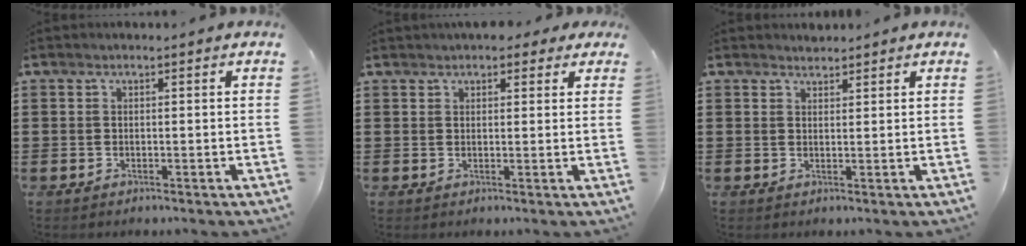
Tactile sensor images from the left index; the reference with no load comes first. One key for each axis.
{"total": 2.6, "fx": 2.2, "fy": 1.1, "fz": 0.8, "tx": -0.015, "ty": 0.004, "tz": 0.039}
{"total": 1.5, "fx": 1.4, "fy": 0.3, "fz": -0.1, "tx": -0.001, "ty": 0.002, "tz": 0.029}